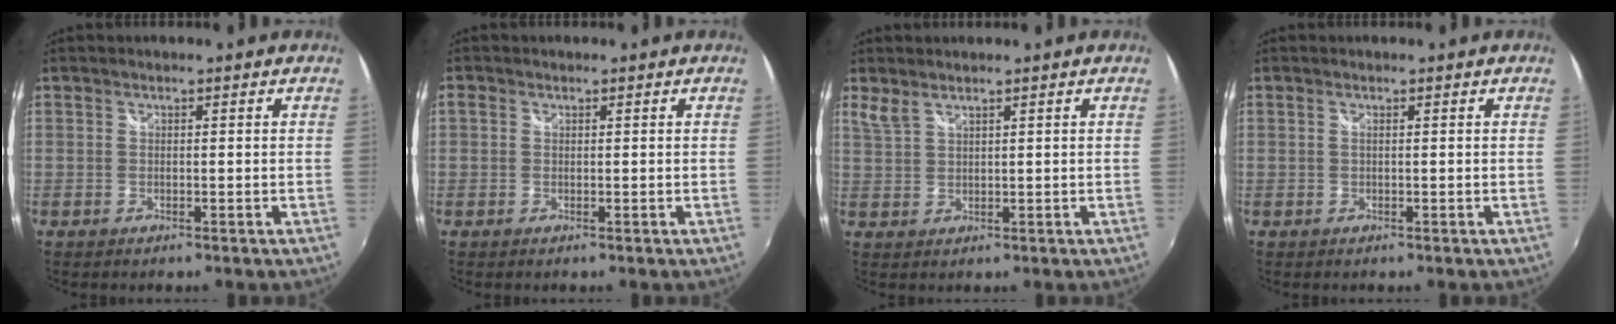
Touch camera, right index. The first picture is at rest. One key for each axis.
{"total": 0.8, "fx": 0.0, "fy": 0.8, "fz": 0.3, "tx": -0.007, "ty": 0.002, "tz": -0.004}
{"total": 2.3, "fx": 1.8, "fy": 0.6, "fz": 1.3, "tx": -0.029, "ty": 0.000, "tz": 0.039}
{"total": 0.0}